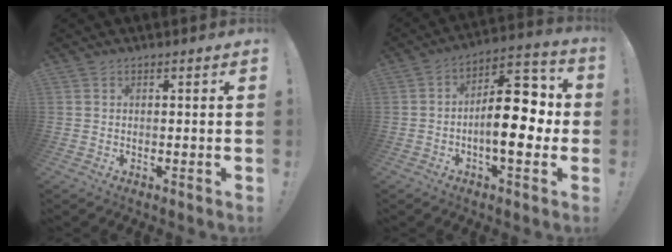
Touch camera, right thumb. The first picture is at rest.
{"total": 17.7, "force": [-1.5, 8.6, 15.4], "torque": [-0.211, 0.016, -0.020]}